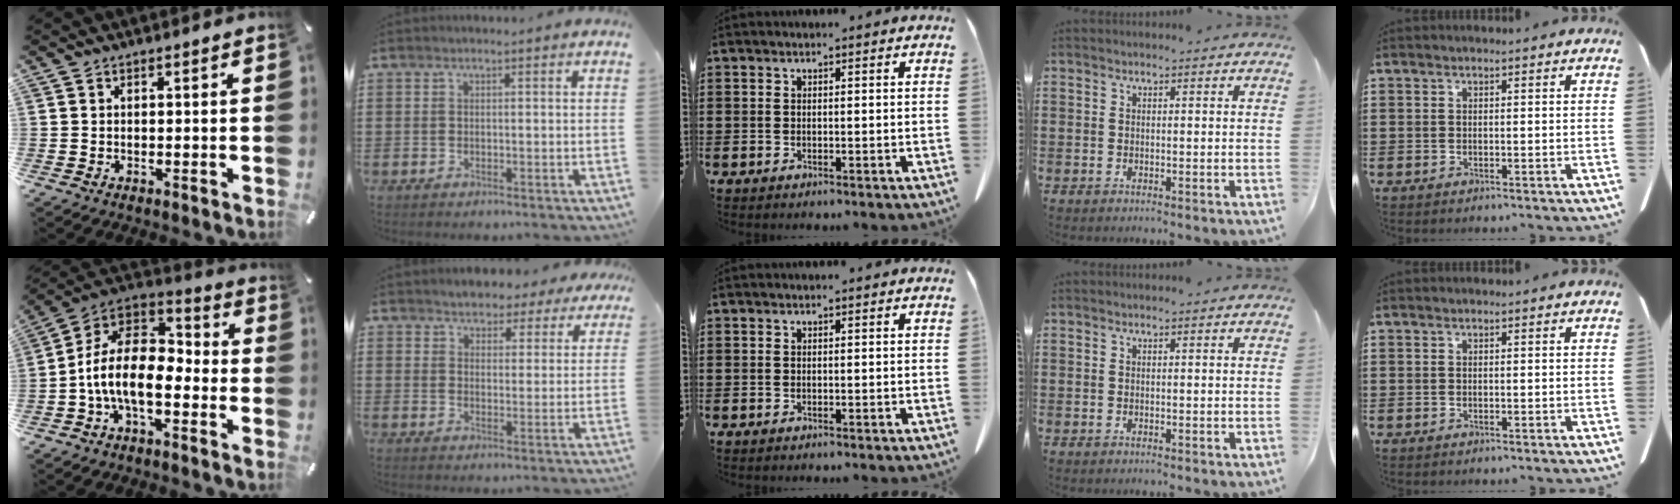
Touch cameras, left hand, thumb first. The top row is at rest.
{"thumb": {"total": 14.3, "force": [-5.2, 7.7, 10.9], "torque": [-0.229, 0.014, -0.094]}, "index": {"total": 3.6, "force": [3.3, 1.5, -0.1], "torque": [-0.018, -0.003, 0.060]}}